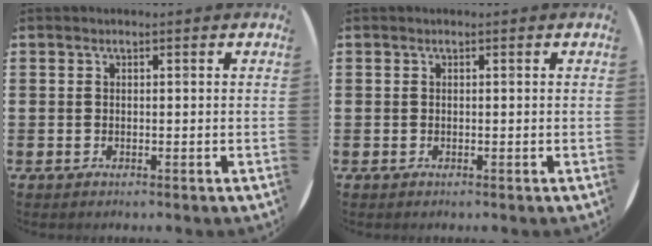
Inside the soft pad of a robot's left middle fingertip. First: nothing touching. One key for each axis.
{"total": 0.0}